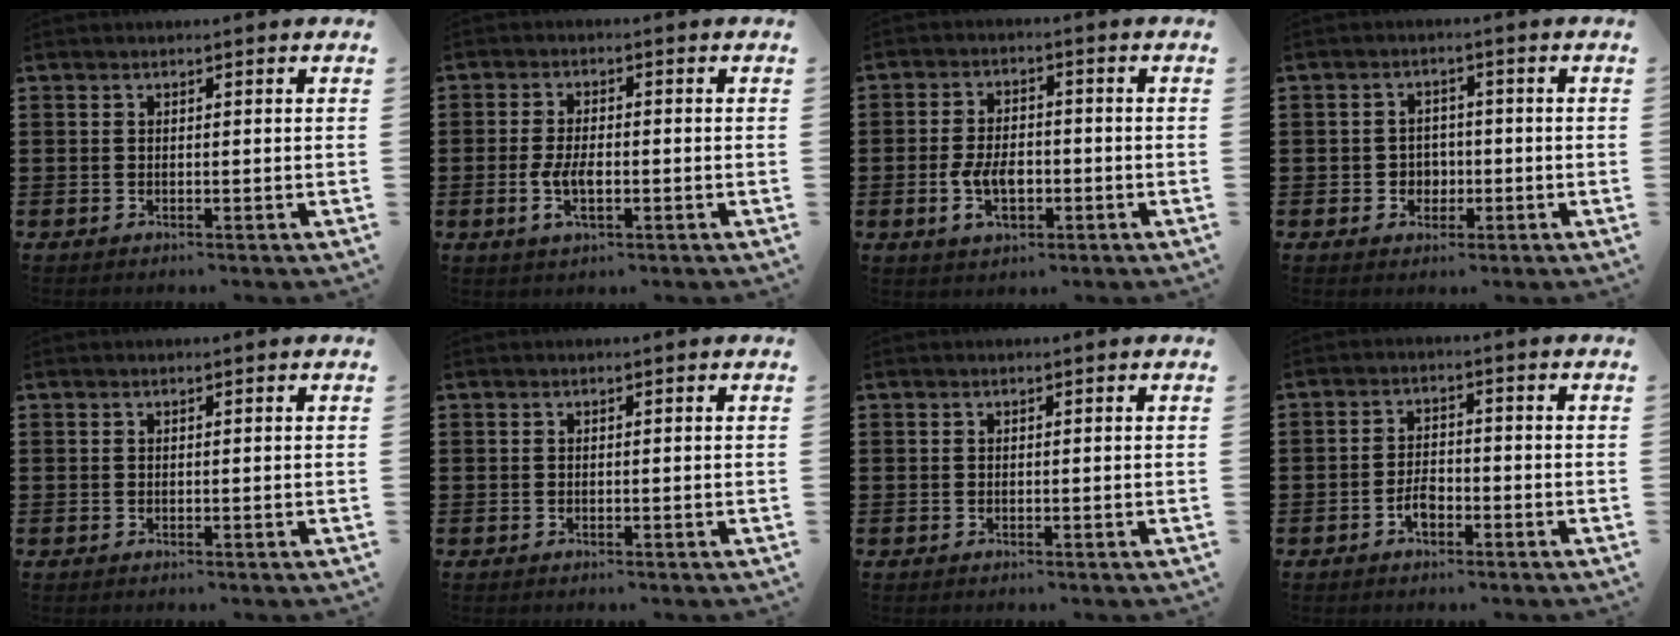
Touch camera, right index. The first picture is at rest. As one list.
[{"total": 4.8, "force": [-1.1, 2.1, 4.1], "torque": [-0.095, -0.004, -0.024]}, {"total": 5.9, "force": [-1.4, 3.5, 4.6], "torque": [-0.103, 0.001, -0.029]}, {"total": 2.9, "force": [-0.9, 2.6, 1.0], "torque": [-0.027, 0.003, -0.021]}, {"total": 0.0}, {"total": 0.0}, {"total": 0.0}, {"total": 3.2, "force": [-1.7, 1.6, 2.2], "torque": [-0.045, 0.005, -0.036]}]